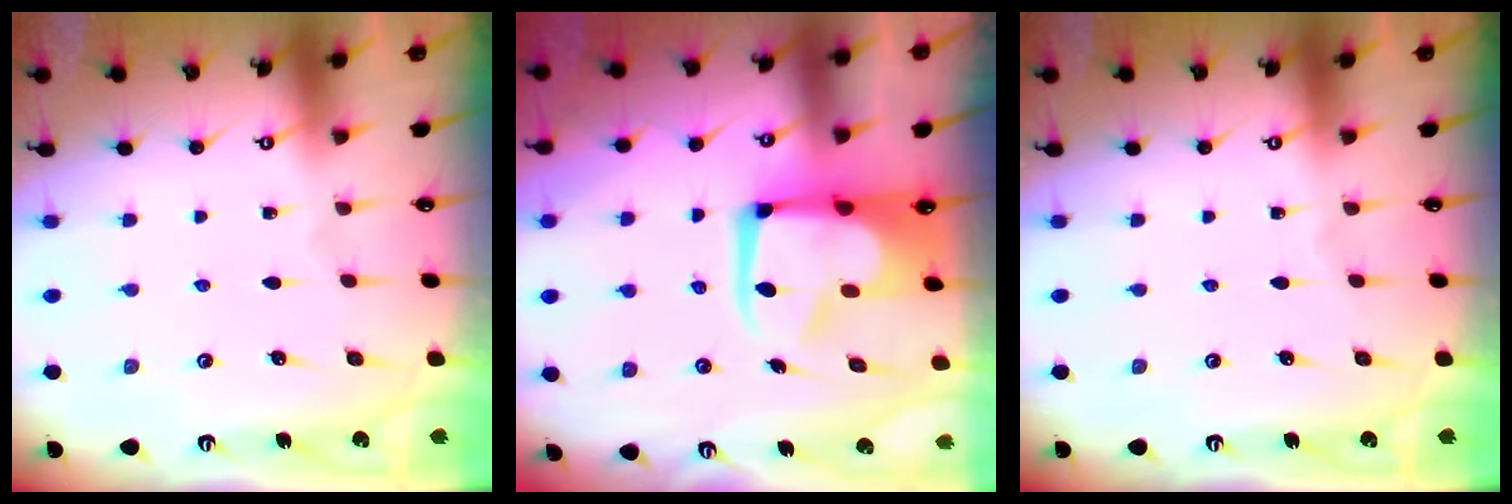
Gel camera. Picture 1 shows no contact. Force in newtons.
{"total": 7.1, "press": 7.0, "slide": 1.2}
{"total": 0.0}